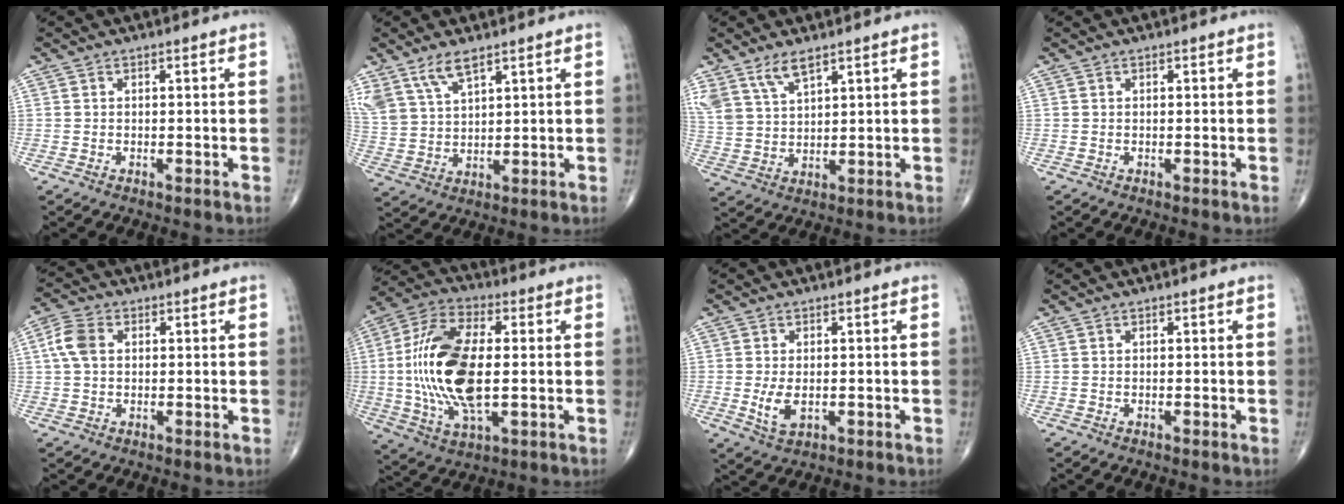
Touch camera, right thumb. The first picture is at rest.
{"total": 8.0, "force": [5.6, 3.1, 4.8], "torque": [-0.096, -0.015, 0.124]}
{"total": 7.1, "force": [5.1, 2.8, 4.2], "torque": [-0.080, -0.017, 0.110]}
{"total": 0.0}
{"total": 5.6, "force": [1.1, 3.9, 4.0], "torque": [-0.089, 0.013, 0.016]}
{"total": 19.7, "force": [-0.1, 9.0, 17.5], "torque": [-0.361, 0.006, -0.002]}
{"total": 4.3, "force": [-0.6, 2.3, 3.6], "torque": [-0.068, -0.010, -0.006]}
{"total": 0.0}